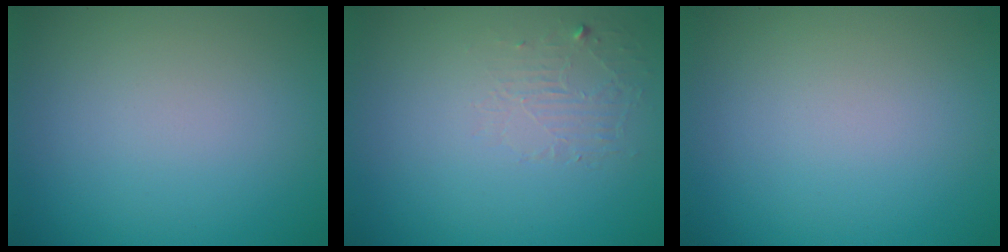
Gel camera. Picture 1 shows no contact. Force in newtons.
{"total": 1.4, "press": 0.1, "slide": 1.4}
{"total": 0.0}